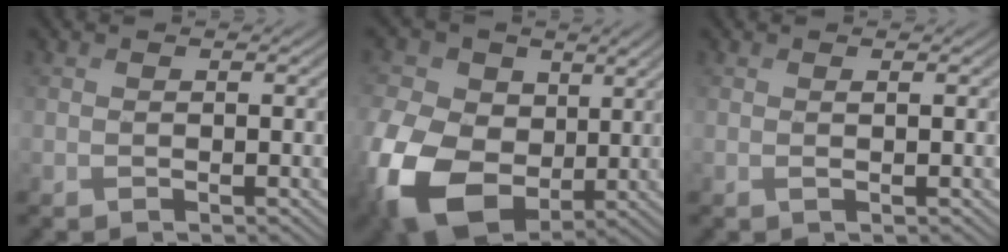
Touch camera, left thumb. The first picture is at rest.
{"total": 14.7, "force": [-1.4, 11.3, 9.3], "torque": [-0.256, -0.019, -0.027]}
{"total": 0.5, "force": [0.2, 0.0, 0.5], "torque": [-0.012, 0.000, 0.003]}